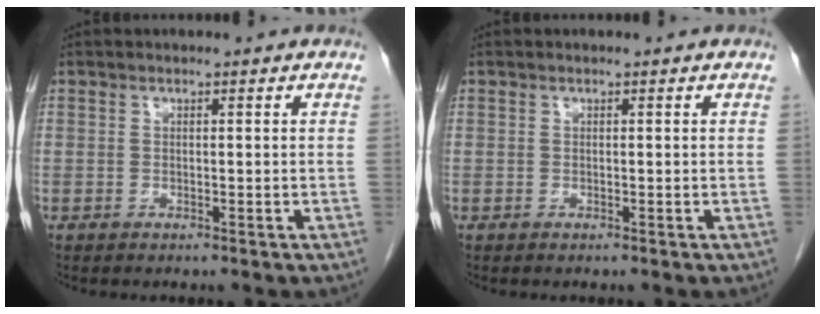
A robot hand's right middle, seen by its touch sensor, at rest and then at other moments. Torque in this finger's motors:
{"motor_torque": [0.00, 0.00, 0.00, 0.00]}